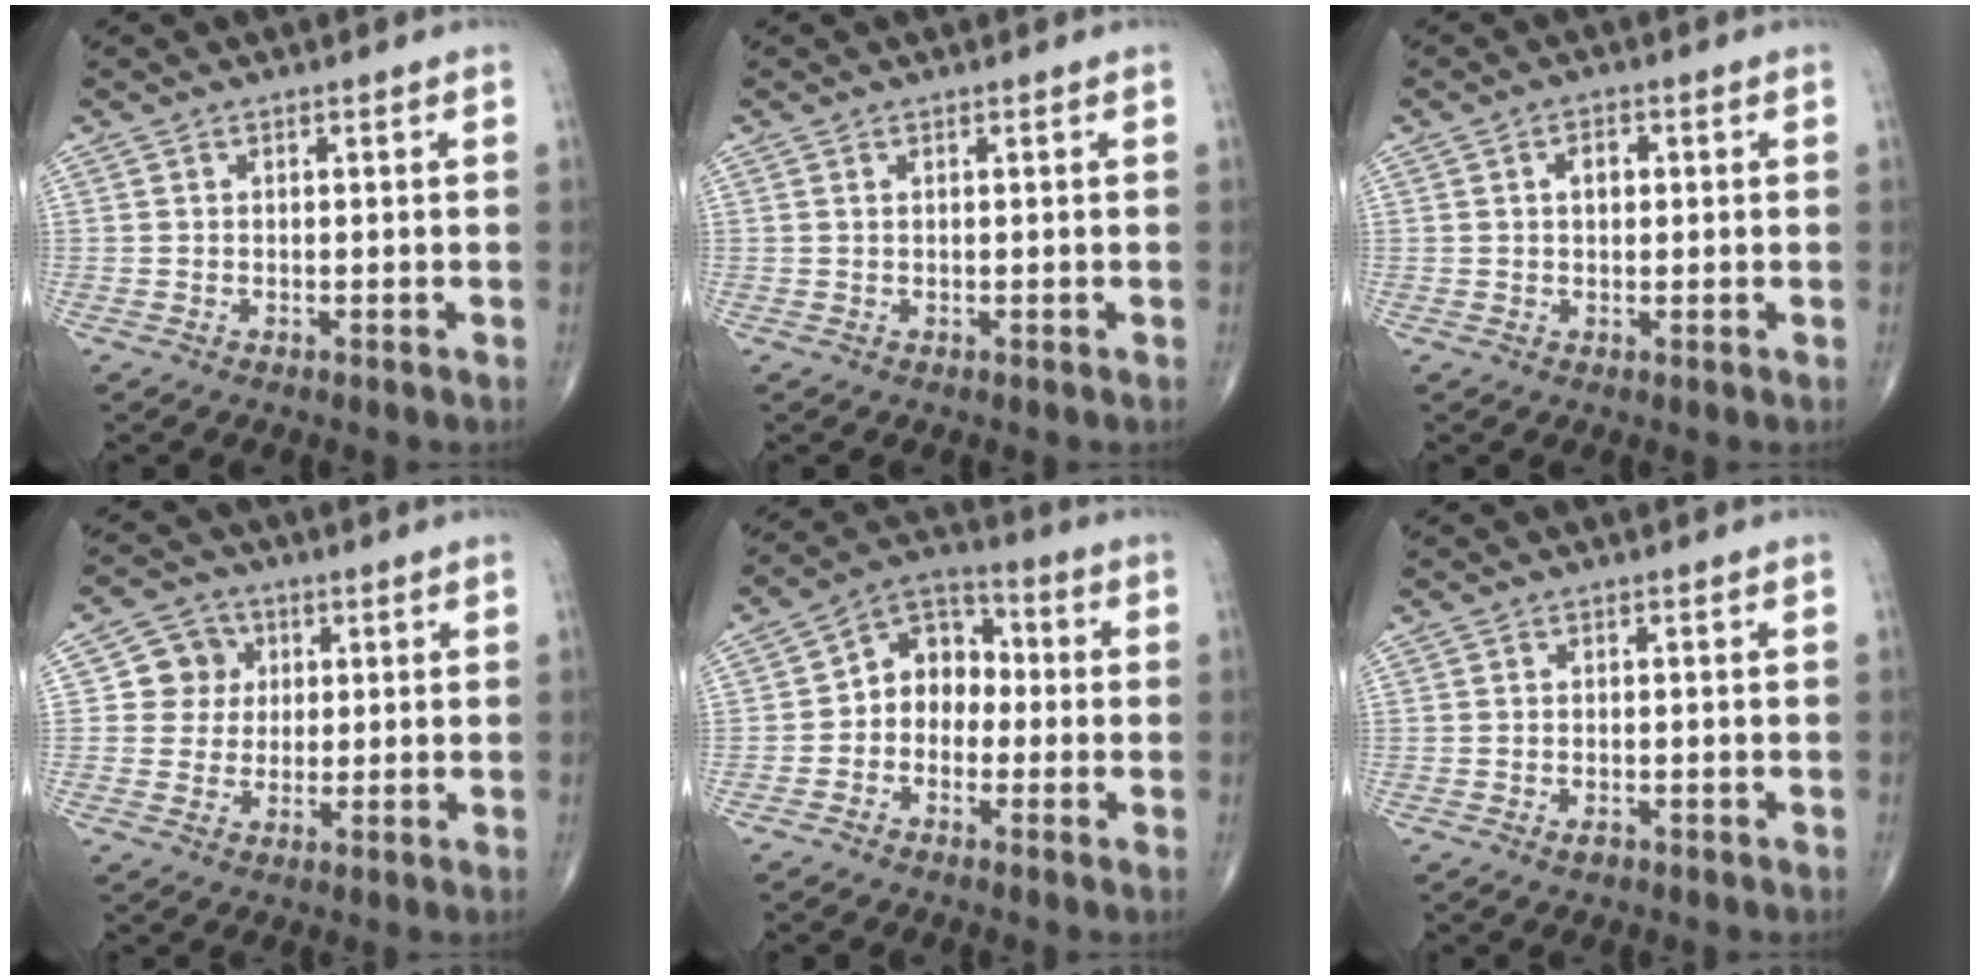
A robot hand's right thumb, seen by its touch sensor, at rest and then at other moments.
{"total": 0.0}
{"total": 2.9, "force": [0.5, 1.9, 2.1], "torque": [-0.027, 0.006, 0.006]}
{"total": 6.4, "force": [1.2, 6.1, 1.4], "torque": [0.015, 0.006, 0.014]}
{"total": 8.8, "force": [-1.1, 7.0, 5.2], "torque": [-0.044, 0.039, -0.039]}
{"total": 1.4, "force": [-0.8, 0.6, 1.0], "torque": [-0.018, 0.002, -0.013]}